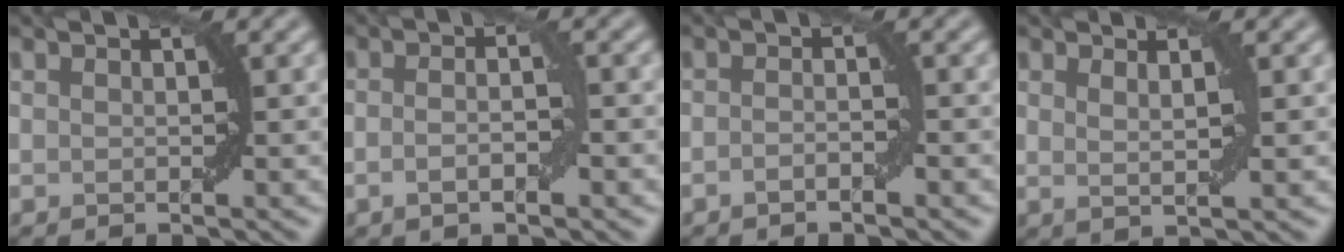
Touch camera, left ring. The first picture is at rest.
{"total": 2.6, "force": [-0.7, 0.7, 2.4], "torque": [-0.042, -0.003, -0.012]}
{"total": 1.2, "force": [-0.7, 0.2, 0.9], "torque": [-0.016, 0.003, -0.015]}
{"total": 1.8, "force": [0.8, 0.3, 1.5], "torque": [-0.023, -0.002, 0.012]}